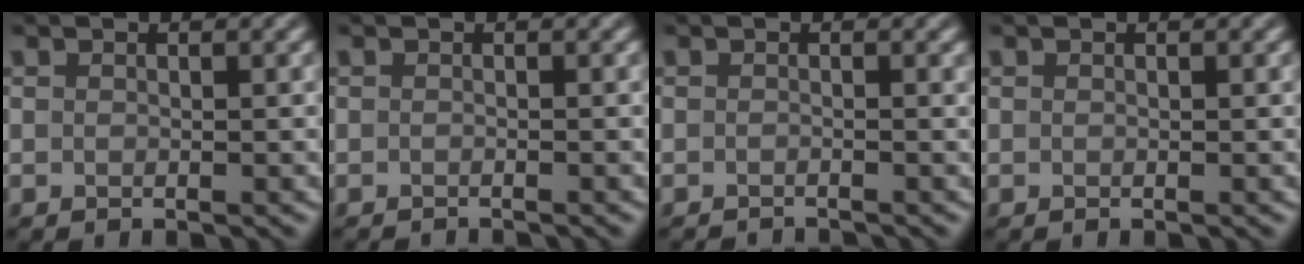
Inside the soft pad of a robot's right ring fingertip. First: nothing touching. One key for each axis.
{"total": 1.3, "fx": -1.2, "fy": 0.2, "fz": 0.3, "tx": 0.006, "ty": -0.004, "tz": -0.019}
{"total": 1.7, "fx": -1.5, "fy": 0.3, "fz": 0.6, "tx": 0.006, "ty": -0.007, "tz": -0.026}
{"total": 0.0}